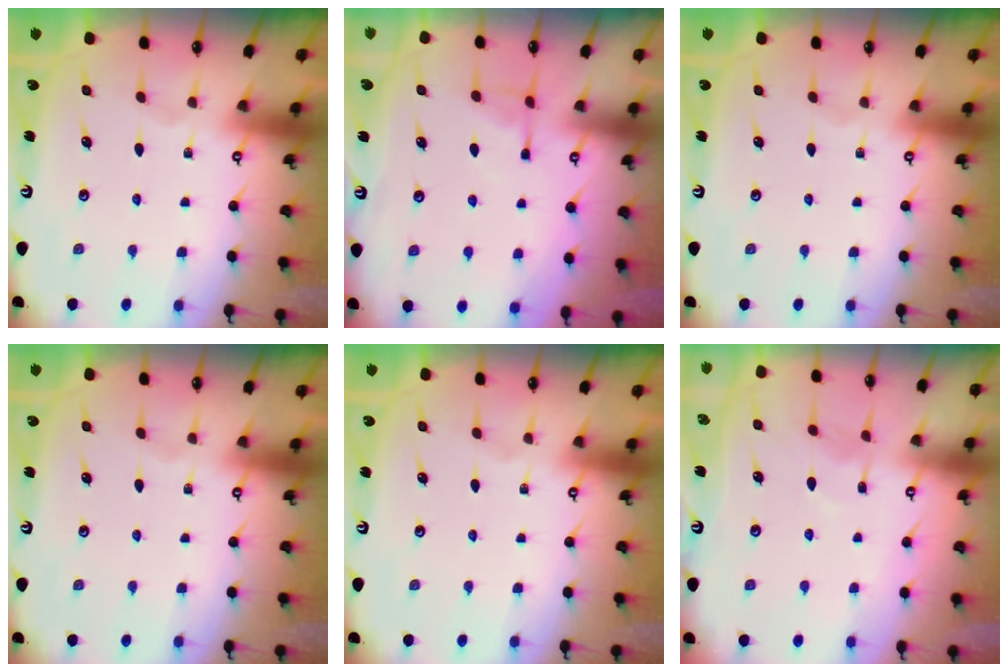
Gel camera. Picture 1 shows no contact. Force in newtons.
{"total": 5.2, "press": 5.1, "slide": 0.6}
{"total": 0.0}
{"total": 0.0}
{"total": 0.0}
{"total": 6.3, "press": 6.2, "slide": 0.6}